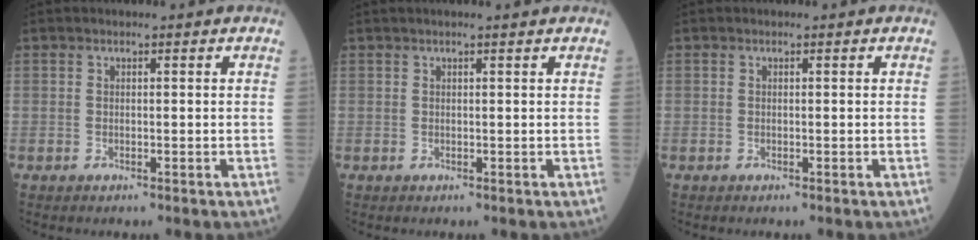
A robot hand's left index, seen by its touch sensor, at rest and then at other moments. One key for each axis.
{"total": 1.9, "fx": 1.5, "fy": -0.4, "fz": 1.0, "tx": -0.012, "ty": 0.012, "tz": 0.025}
{"total": 0.0}